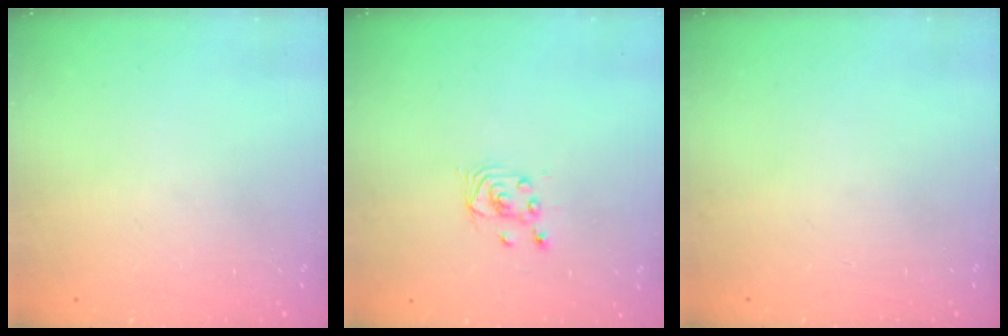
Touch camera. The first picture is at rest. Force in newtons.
{"total": 2.2, "press": 2.2, "slide": 0.2}
{"total": 0.0}